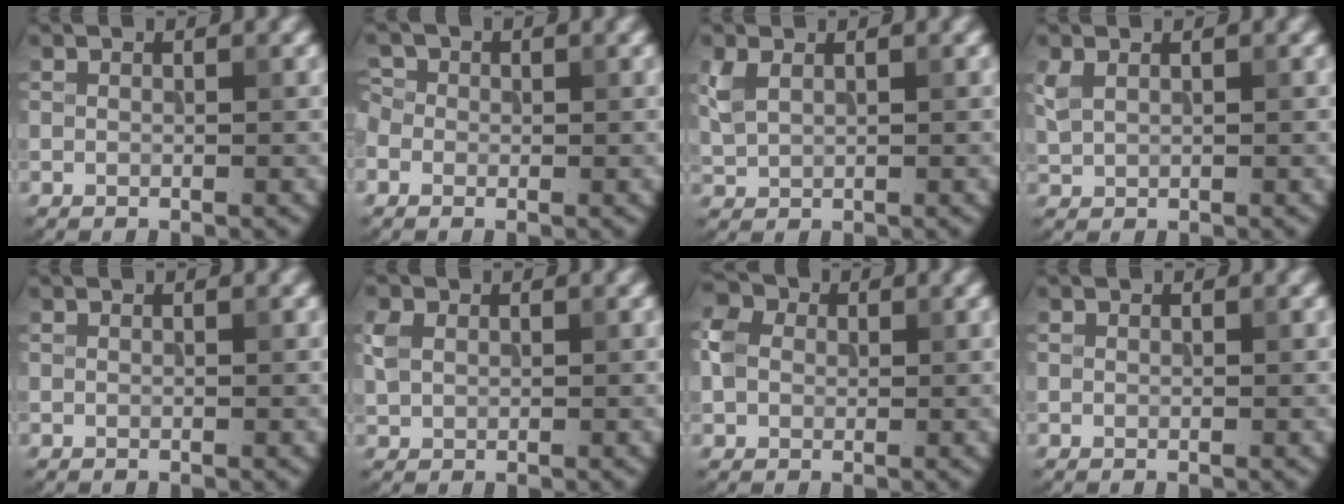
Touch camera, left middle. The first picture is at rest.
{"total": 2.2, "force": [0.1, 2.0, 0.9], "torque": [-0.013, 0.012, -0.011]}
{"total": 2.2, "force": [1.1, 1.3, 1.4], "torque": [-0.039, 0.002, 0.027]}
{"total": 1.5, "force": [0.8, 0.9, 0.9], "torque": [-0.024, 0.001, 0.021]}
{"total": 0.0}
{"total": 2.0, "force": [0.7, 1.6, 1.0], "torque": [-0.022, 0.004, 0.013]}
{"total": 3.5, "force": [0.2, 3.0, 1.8], "torque": [-0.043, 0.010, -0.004]}
{"total": 0.0}